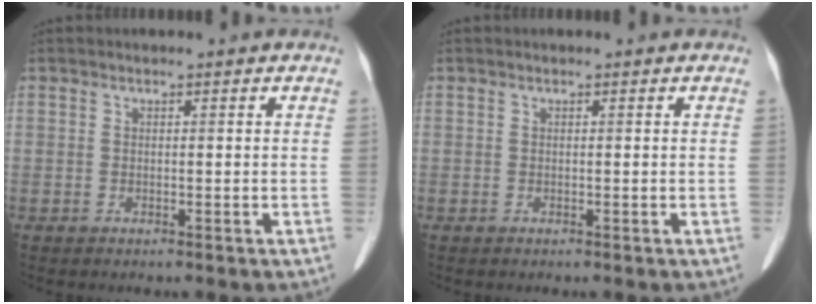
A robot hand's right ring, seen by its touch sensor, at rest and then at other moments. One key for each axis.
{"total": 0.0}